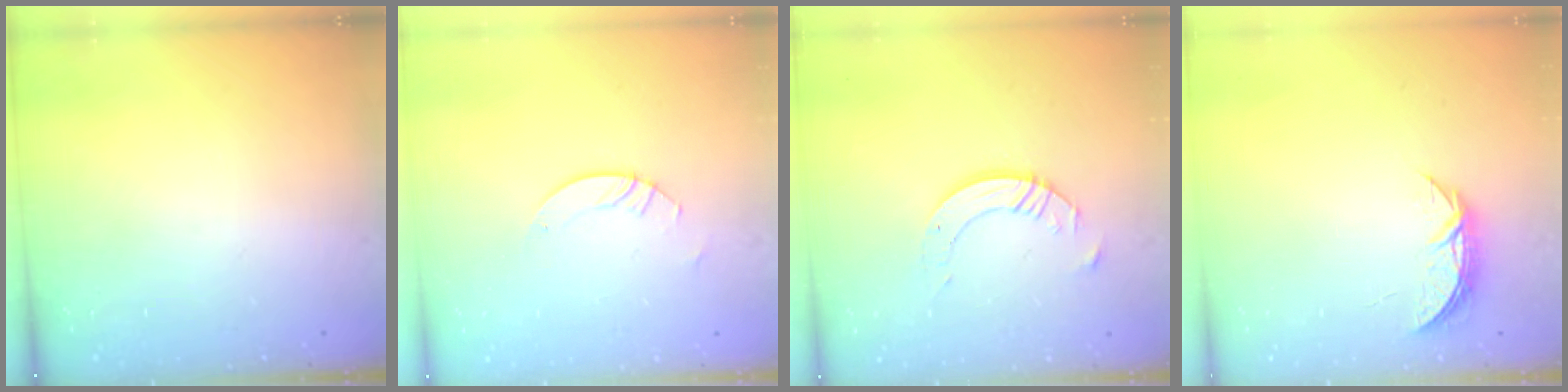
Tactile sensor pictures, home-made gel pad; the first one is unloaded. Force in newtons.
{"total": 3.0, "press": 3.0, "slide": 0.3}
{"total": 8.0, "press": 7.9, "slide": 0.7}
{"total": 5.2, "press": 5.2, "slide": 0.6}